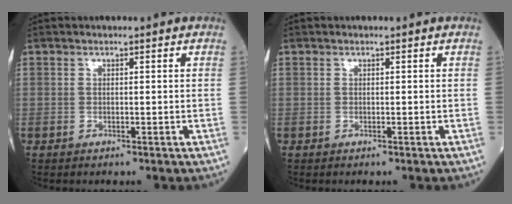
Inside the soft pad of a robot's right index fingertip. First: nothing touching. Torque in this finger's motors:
{"motor_torque": [0.01, -0.01, 0.00, 0.00]}